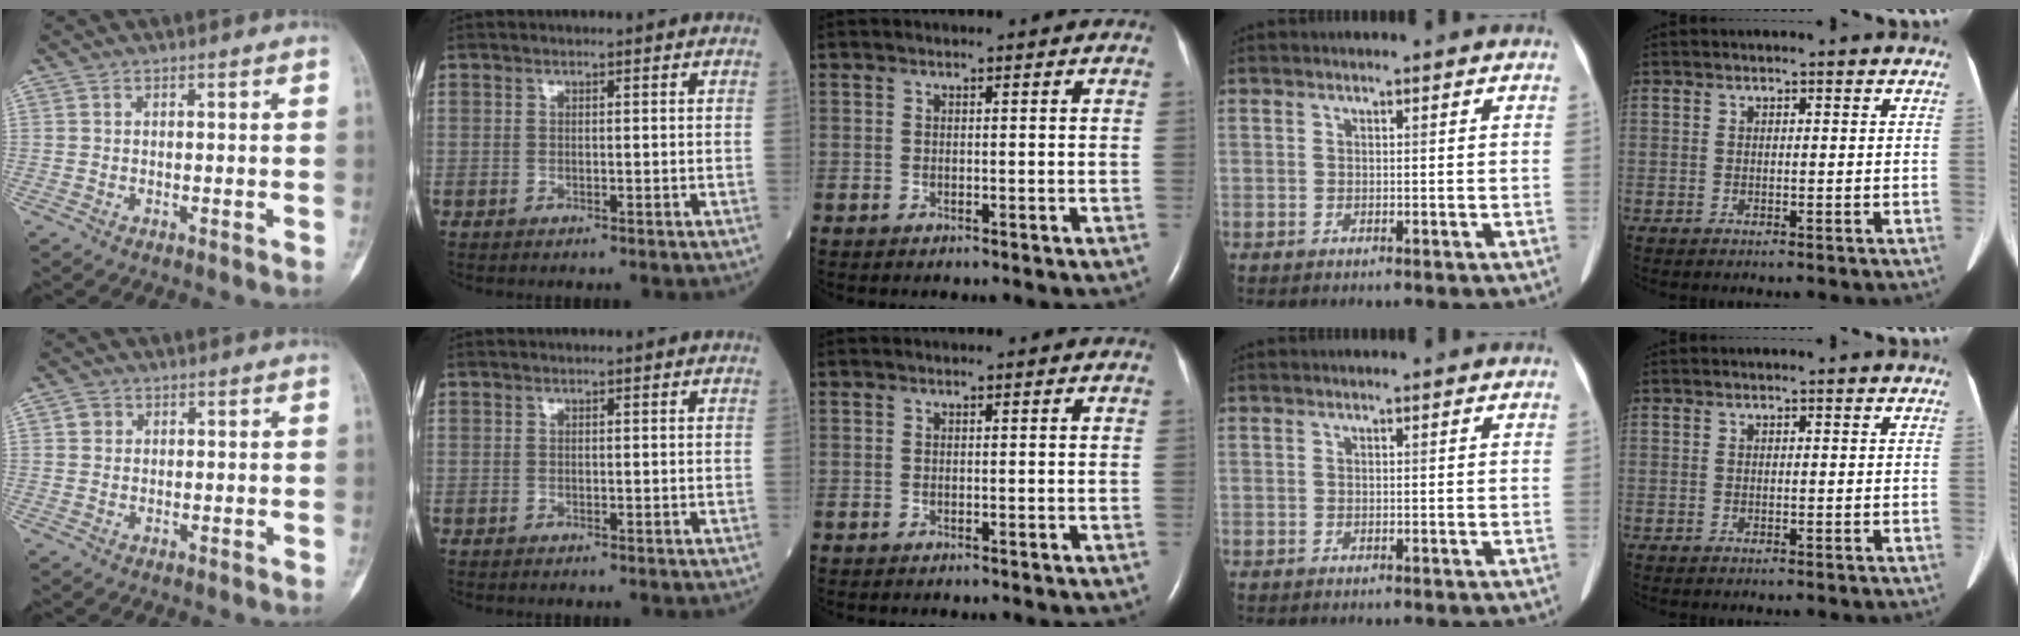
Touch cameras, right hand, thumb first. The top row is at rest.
{"thumb": {"total": 1.6, "force": [0.5, 1.5, 0.4], "torque": [0.003, 0.001, 0.005]}}